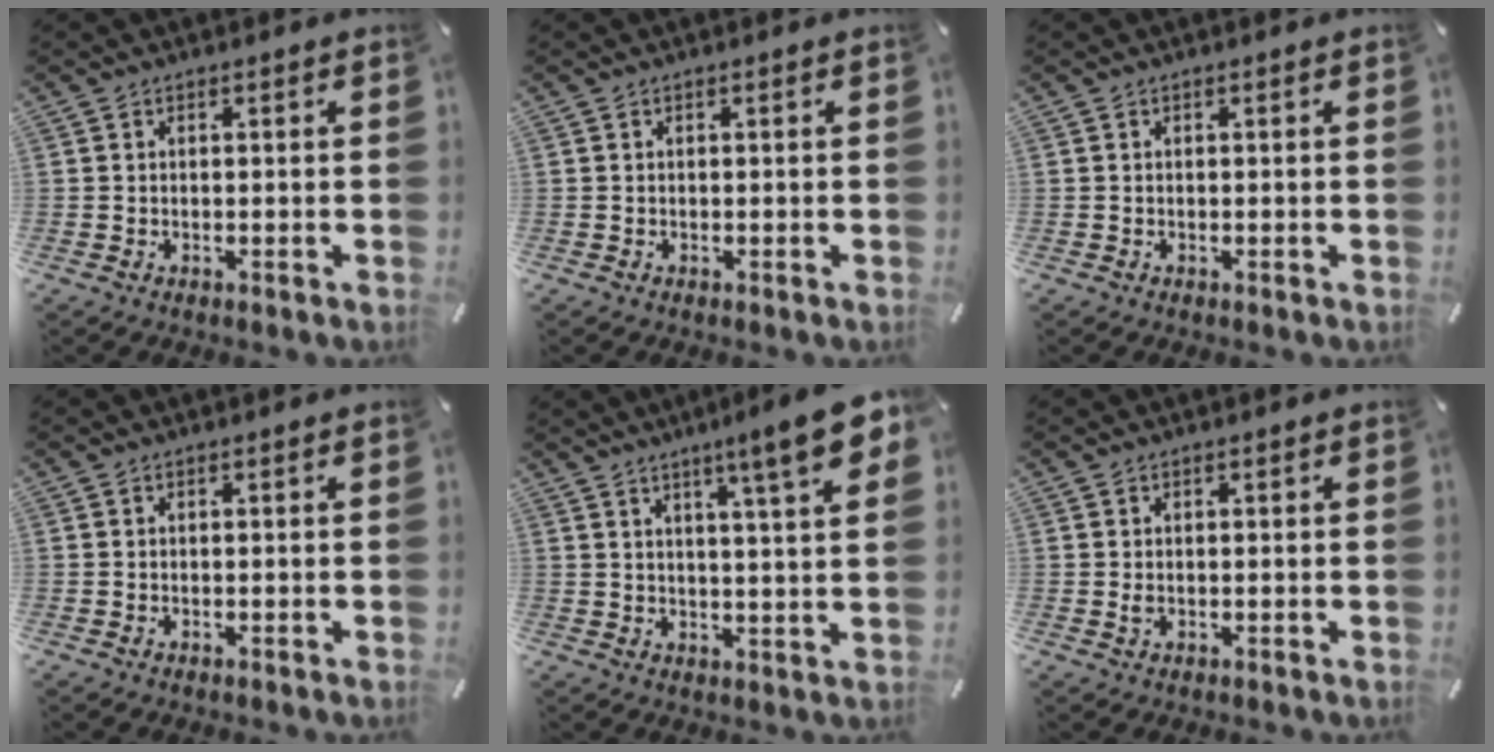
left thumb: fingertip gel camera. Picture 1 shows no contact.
{"total": 0.0}
{"total": 0.0}
{"total": 0.0}
{"total": 12.0, "force": [6.6, 0.7, 10.0], "torque": [-0.152, -0.033, 0.100]}
{"total": 1.0, "force": [0.1, 0.6, 0.8], "torque": [-0.016, 0.002, 0.001]}